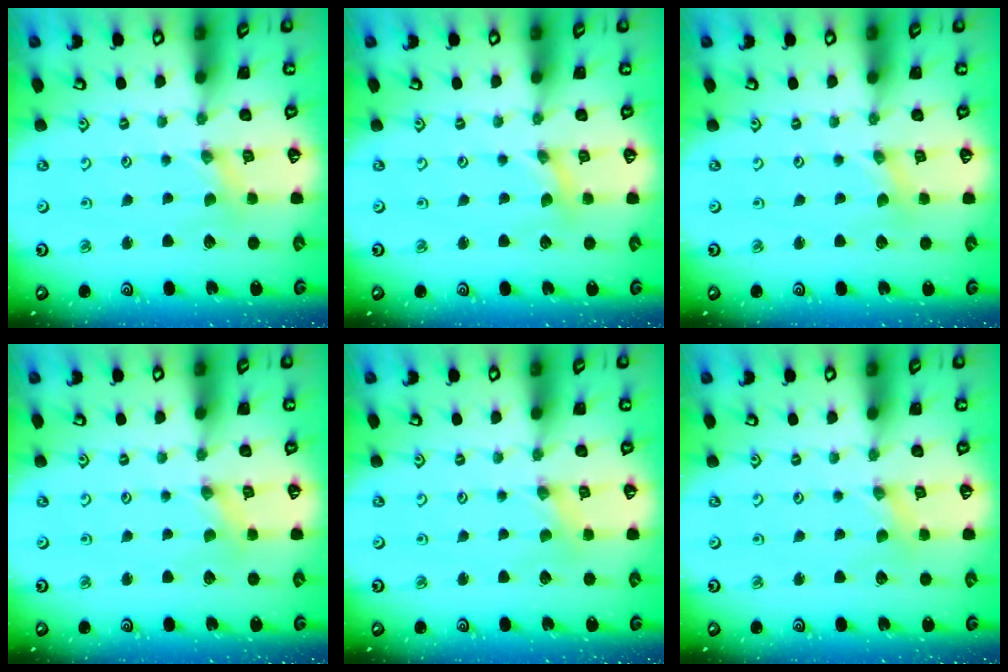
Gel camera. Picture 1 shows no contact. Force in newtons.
{"total": 0.0}
{"total": 0.0}
{"total": 0.5, "press": 0.5, "slide": 0.1}
{"total": 0.0}
{"total": 0.0}